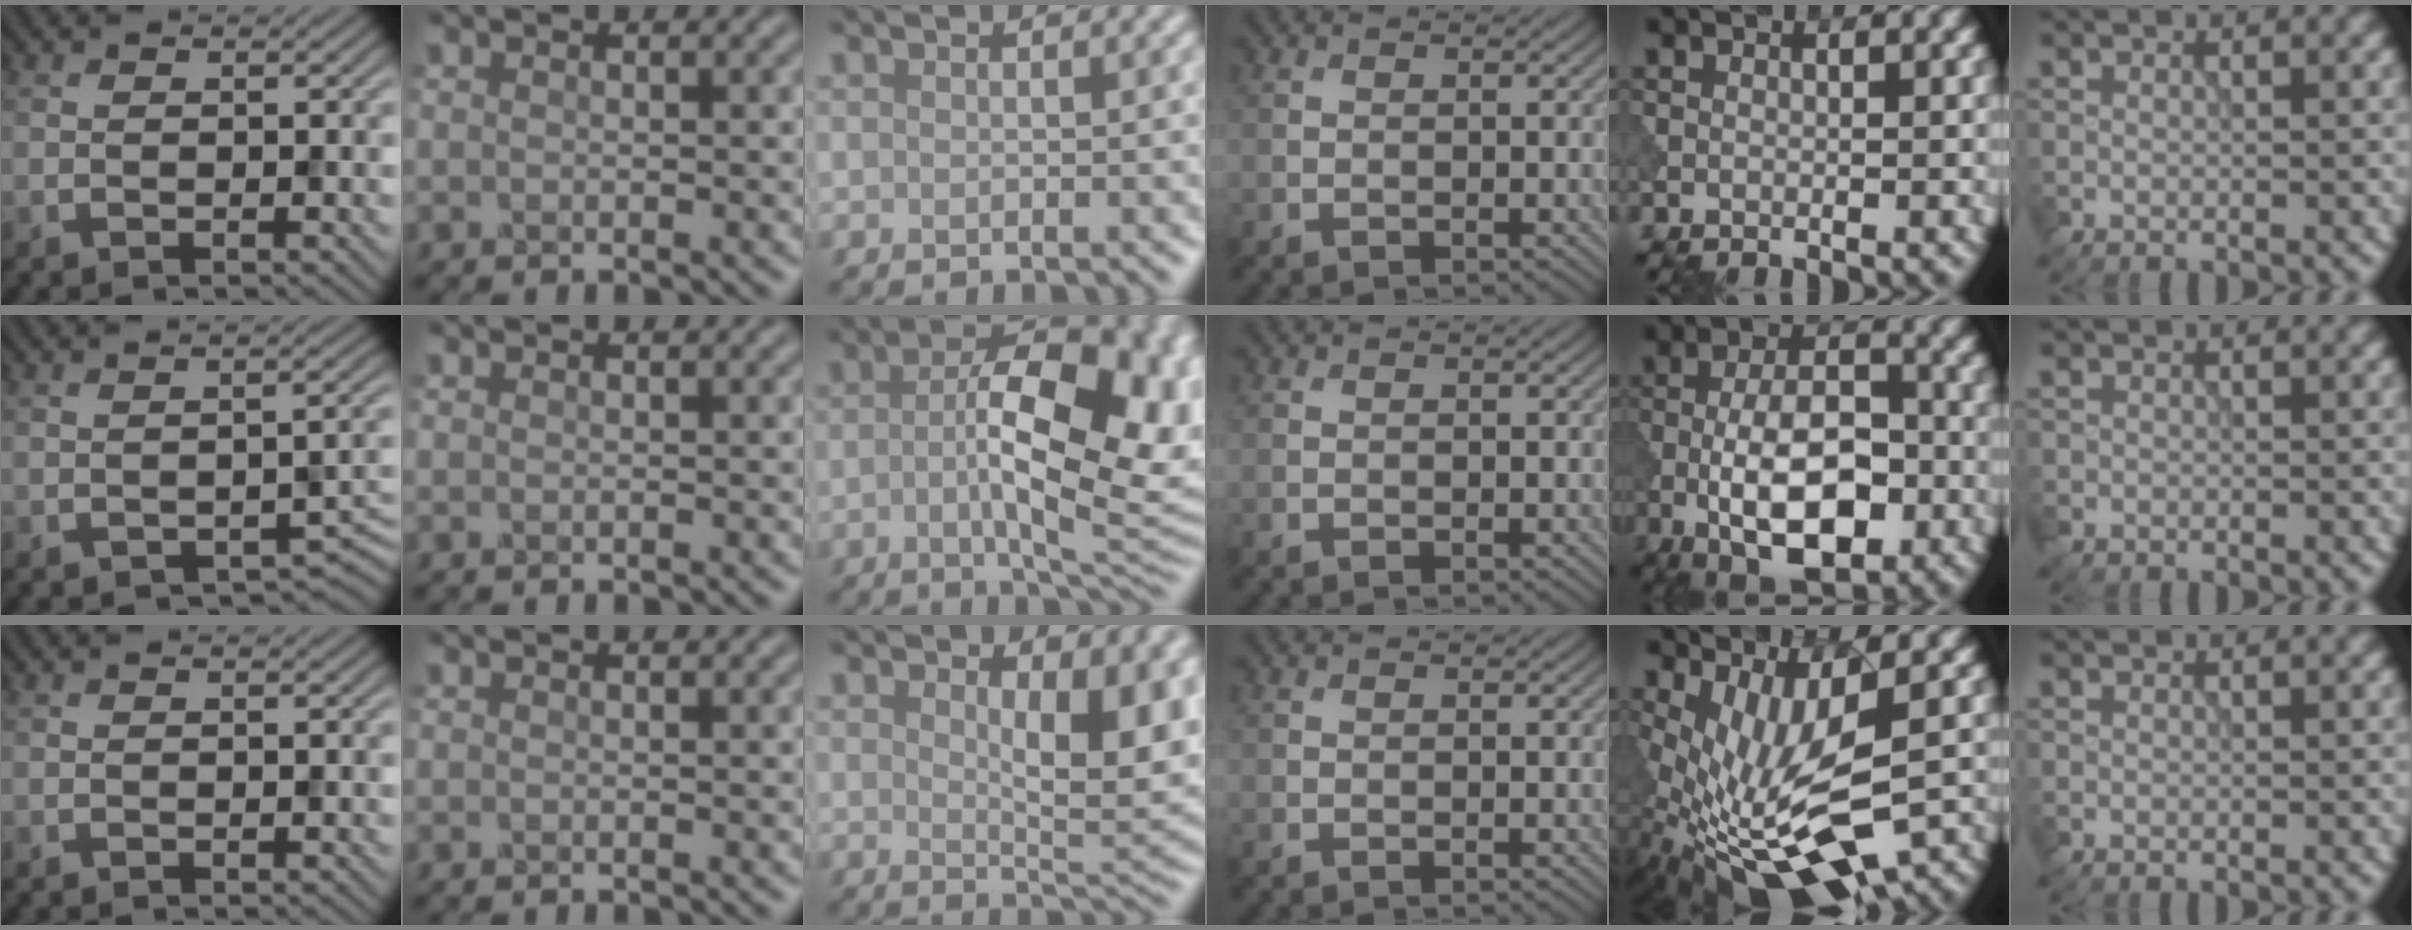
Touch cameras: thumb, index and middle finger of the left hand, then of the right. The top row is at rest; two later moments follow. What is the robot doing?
{"motion": "dispense", "object": "dispenser bottle"}